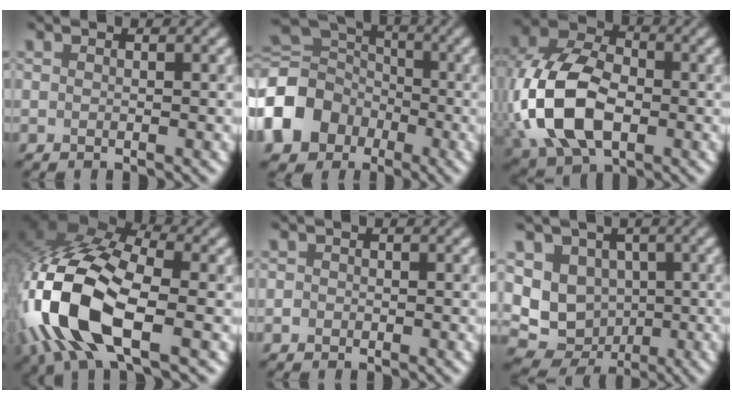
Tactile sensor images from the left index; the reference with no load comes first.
{"total": 12.1, "force": [-4.0, 10.0, 5.5], "torque": [-0.149, -0.015, -0.094]}
{"total": 12.4, "force": [-2.3, 8.2, 9.1], "torque": [-0.219, -0.009, -0.059]}
{"total": 15.0, "force": [-4.4, 7.4, 12.3], "torque": [-0.295, -0.005, -0.086]}
{"total": 0.7, "force": [-0.3, 0.6, 0.1], "torque": [0.002, -0.003, -0.008]}
{"total": 7.4, "force": [0.2, 6.6, 3.4], "torque": [-0.038, -0.015, -0.013]}